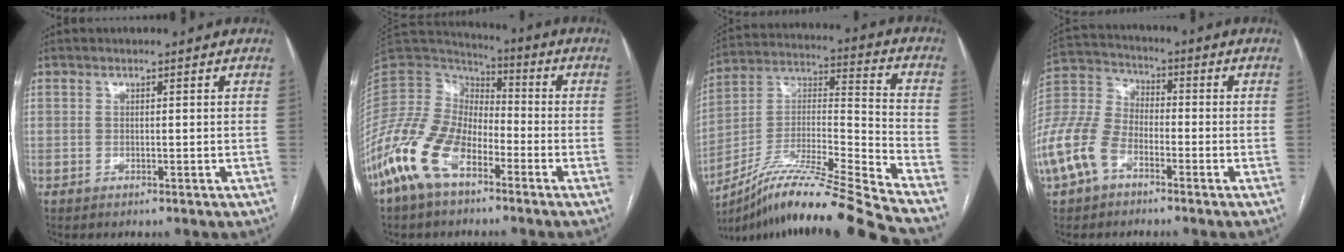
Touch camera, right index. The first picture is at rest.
{"total": 14.3, "force": [-7.9, 7.0, 9.7], "torque": [-0.224, 0.003, -0.160]}
{"total": 22.1, "force": [-18.7, -2.1, 11.6], "torque": [-0.211, -0.005, -0.333]}
{"total": 13.1, "force": [-6.4, 7.9, 8.2], "torque": [-0.212, 0.011, -0.134]}